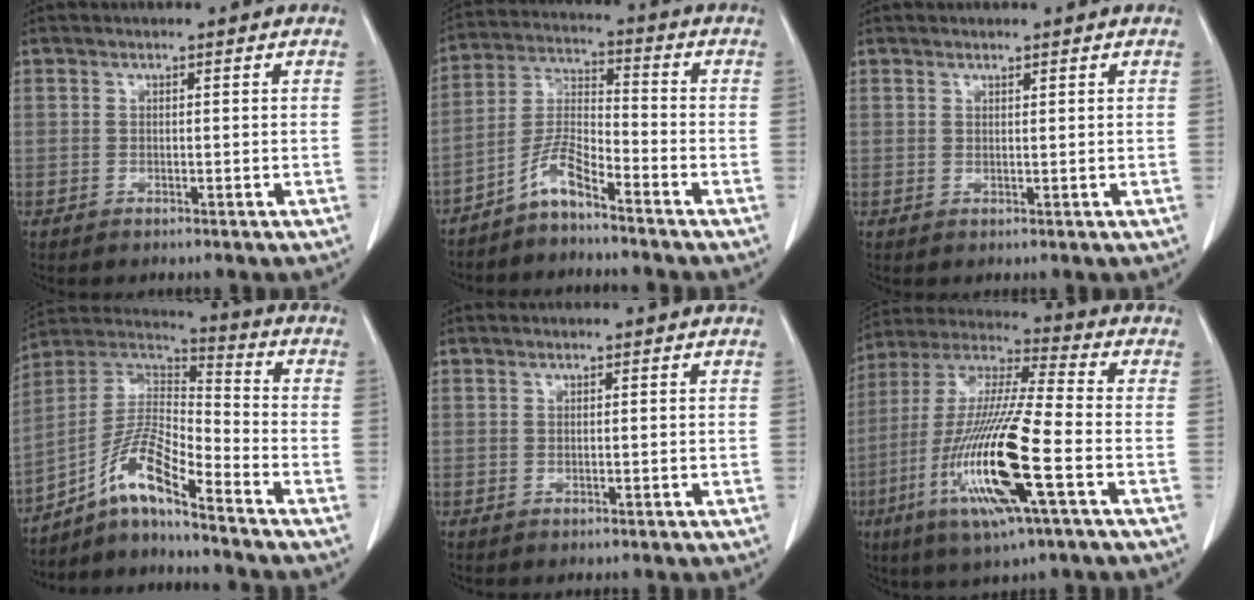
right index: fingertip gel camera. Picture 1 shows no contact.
{"total": 6.0, "force": [-4.6, 0.7, 3.7], "torque": [-0.087, 0.001, -0.095]}
{"total": 0.0}
{"total": 10.7, "force": [-7.5, 0.8, 7.6], "torque": [-0.159, 0.019, -0.139]}
{"total": 0.0}
{"total": 18.7, "force": [-6.1, 1.1, 17.6], "torque": [-0.370, -0.023, -0.117]}